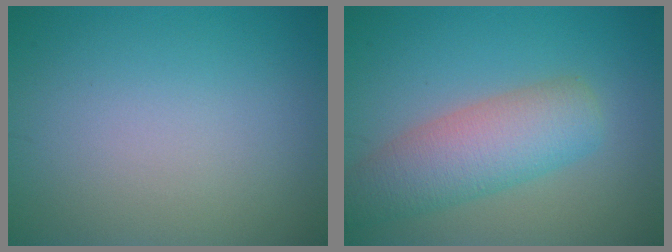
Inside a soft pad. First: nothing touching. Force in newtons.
{"total": 5.9, "press": 5.9, "slide": 0.2}